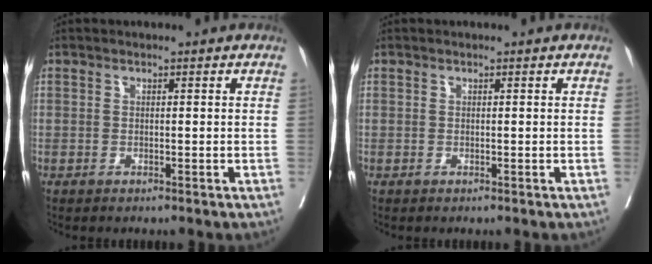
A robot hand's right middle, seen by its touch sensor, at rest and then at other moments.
{"total": 0.0}